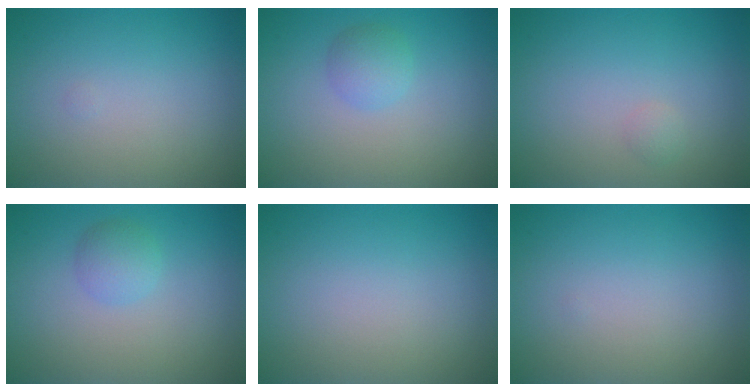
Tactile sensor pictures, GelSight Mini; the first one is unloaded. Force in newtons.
{"total": 1.9, "press": 1.9, "slide": 0.1}
{"total": 0.6, "press": 0.6, "slide": 0.0}
{"total": 1.9, "press": 1.9, "slide": 0.0}
{"total": 0.0}
{"total": 0.0}